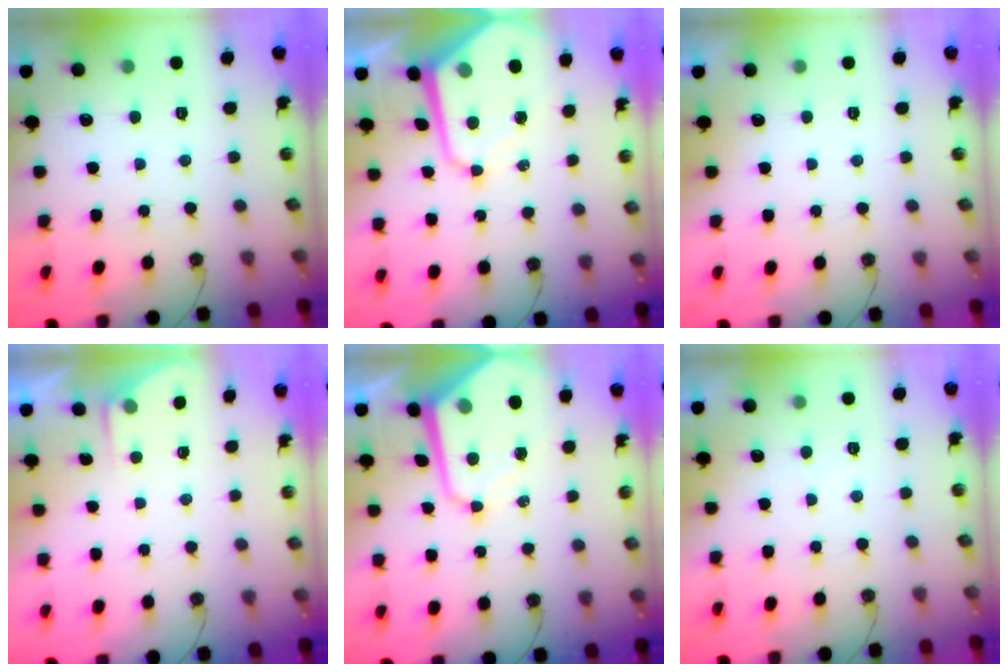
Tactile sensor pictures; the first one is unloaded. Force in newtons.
{"total": 10.9, "press": 10.8, "slide": 0.9}
{"total": 0.0}
{"total": 2.7, "press": 2.6, "slide": 0.4}
{"total": 10.9, "press": 10.8, "slide": 0.9}
{"total": 2.6, "press": 2.6, "slide": 0.4}